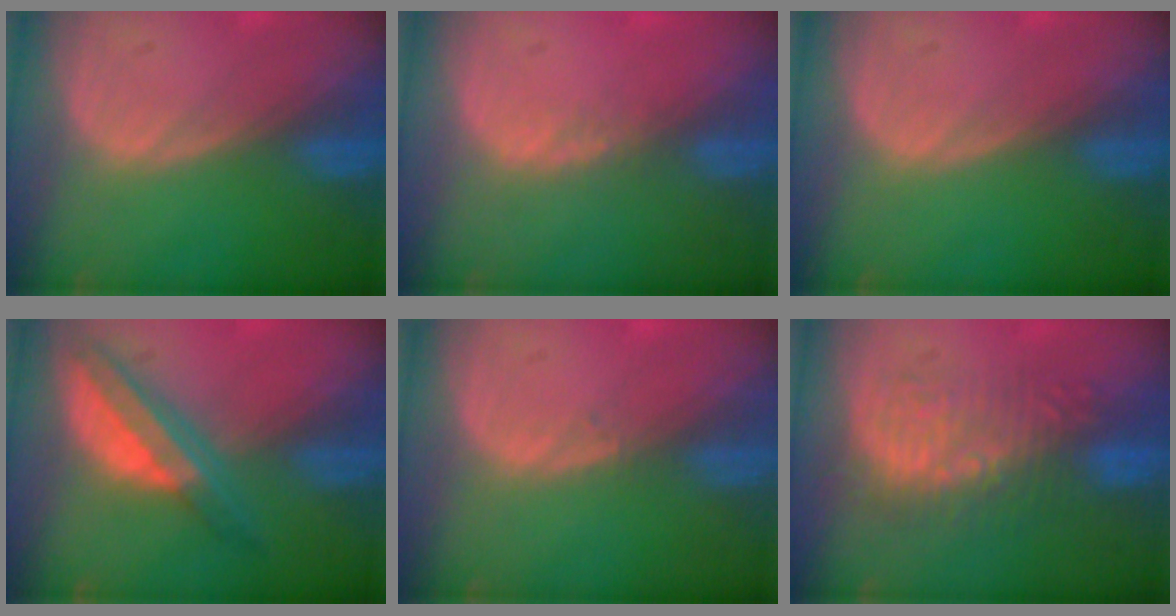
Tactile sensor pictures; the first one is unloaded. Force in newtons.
{"total": 1.3, "press": 1.1, "slide": 0.7}
{"total": 0.0}
{"total": 6.7, "press": 5.8, "slide": 3.3}
{"total": 0.6, "press": 0.5, "slide": 0.4}
{"total": 8.8, "press": 8.5, "slide": 2.3}